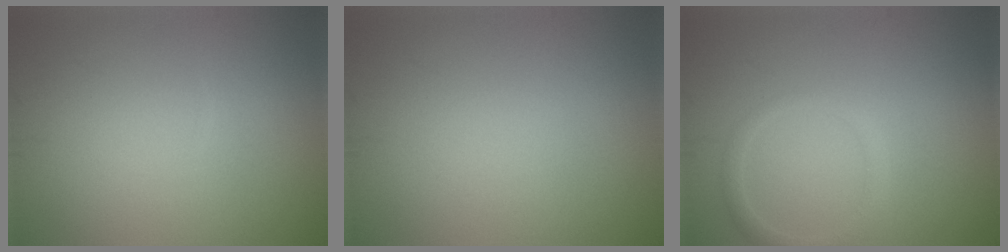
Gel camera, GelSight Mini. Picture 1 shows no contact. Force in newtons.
{"total": 0.0}
{"total": 1.7, "press": 1.7, "slide": 0.1}